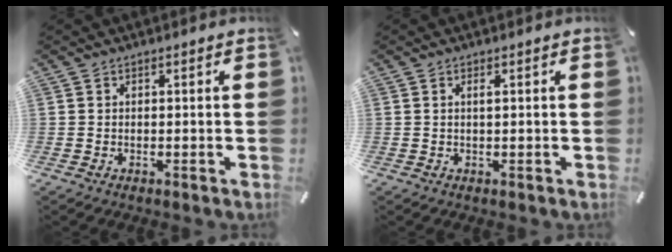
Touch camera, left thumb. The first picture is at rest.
{"total": 1.1, "force": [0.3, 0.1, 1.0], "torque": [-0.021, 0.000, 0.005]}